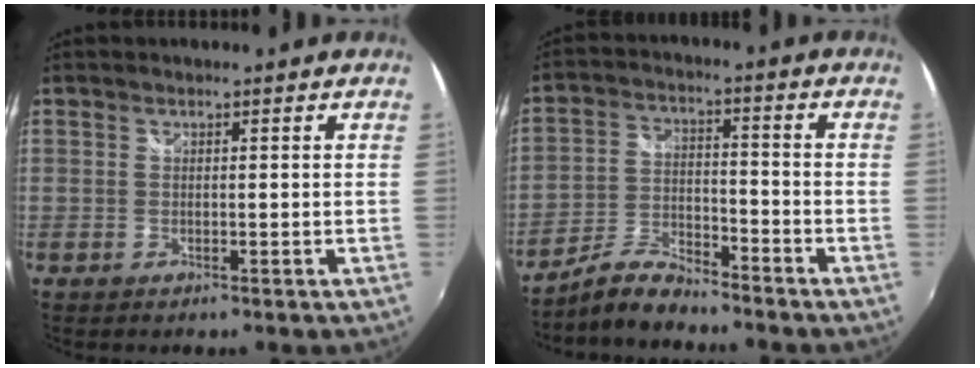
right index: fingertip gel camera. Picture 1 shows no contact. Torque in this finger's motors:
{"motor_torque": [-0.21, -0.30, -0.04, 0.00]}